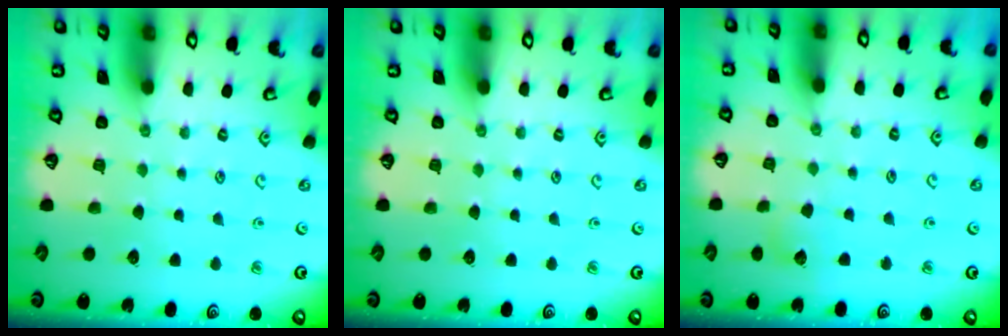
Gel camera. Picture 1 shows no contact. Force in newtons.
{"total": 0.0}
{"total": 4.4, "press": 4.3, "slide": 0.4}